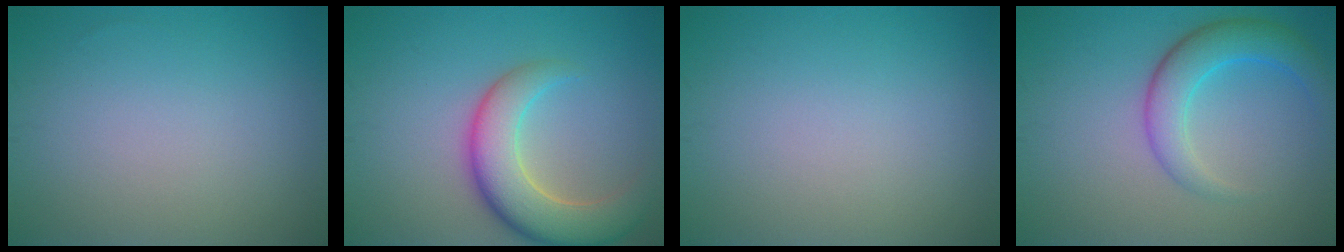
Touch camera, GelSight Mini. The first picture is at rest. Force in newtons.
{"total": 7.0, "press": 7.0, "slide": 0.5}
{"total": 0.0}
{"total": 4.5, "press": 4.5, "slide": 0.3}